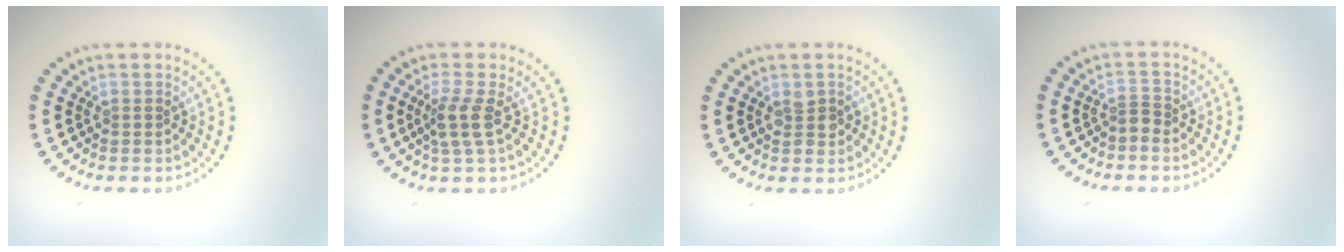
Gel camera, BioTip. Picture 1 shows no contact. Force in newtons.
{"total": 2.5, "press": 1.9, "slide": 1.6}
{"total": 1.4, "press": 1.4, "slide": 0.2}
{"total": 0.9, "press": 0.5, "slide": 0.8}